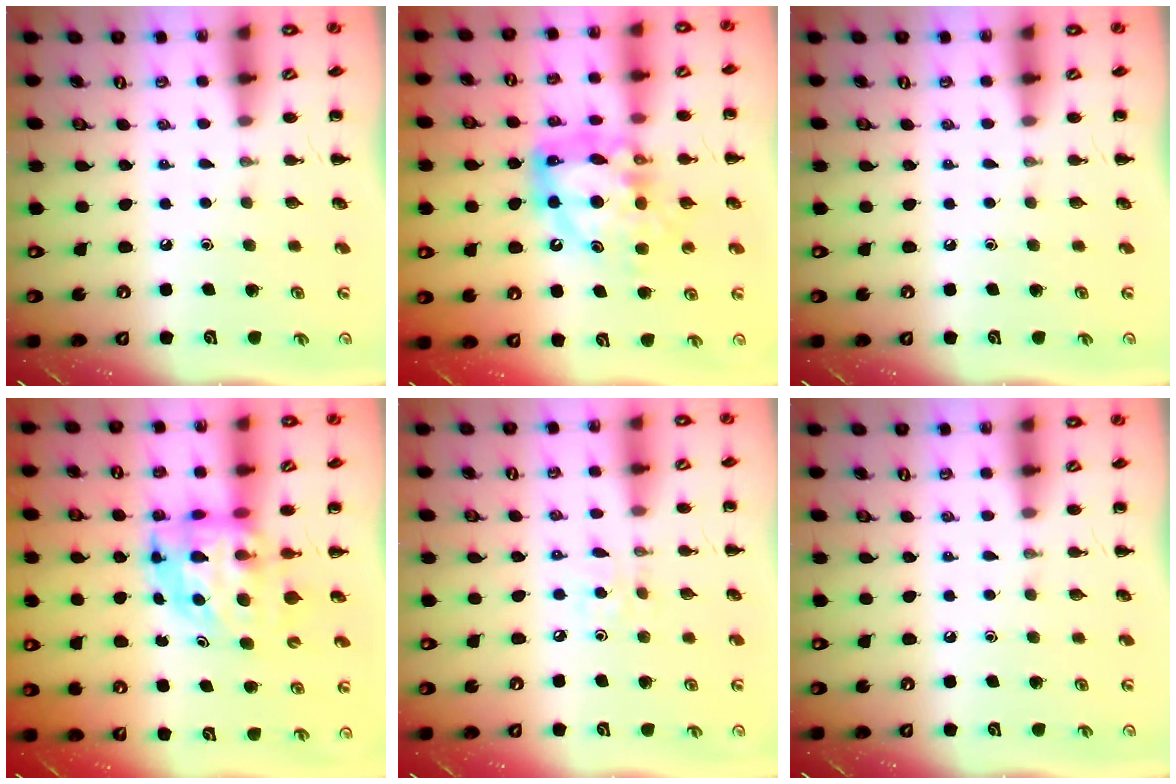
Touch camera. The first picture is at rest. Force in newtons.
{"total": 14.4, "press": 13.8, "slide": 4.1}
{"total": 0.0}
{"total": 6.4, "press": 6.1, "slide": 1.8}
{"total": 2.2, "press": 2.1, "slide": 0.6}
{"total": 0.0}